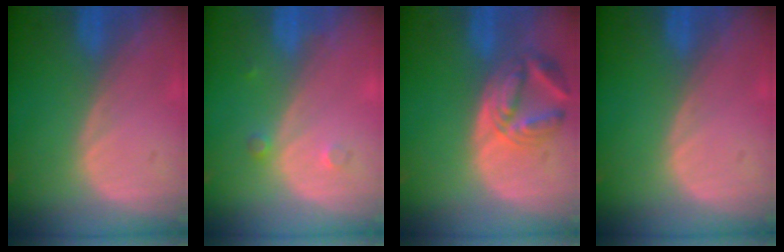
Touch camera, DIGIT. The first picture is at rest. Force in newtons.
{"total": 1.5, "press": 1.5, "slide": 0.1}
{"total": 6.5, "press": 6.4, "slide": 1.3}
{"total": 0.0}